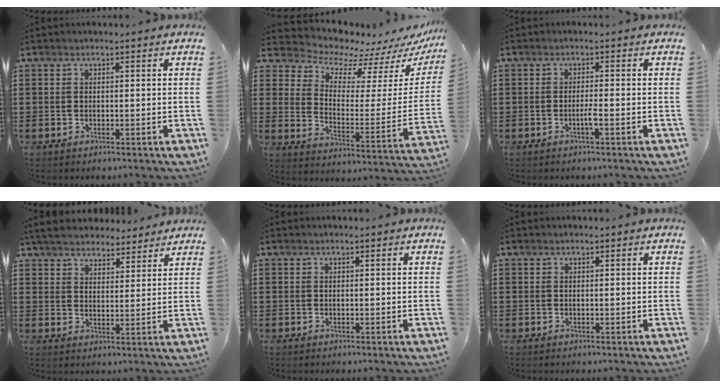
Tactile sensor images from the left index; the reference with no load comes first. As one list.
[{"total": 6.6, "force": [6.2, 2.1, 0.8], "torque": [-0.041, -0.066, 0.104]}, {"total": 1.7, "force": [-0.8, -0.1, 1.6], "torque": [-0.029, -0.001, -0.014]}, {"total": 5.0, "force": [4.6, 1.5, 1.0], "torque": [-0.039, -0.015, 0.084]}, {"total": 0.0}, {"total": 0.0}]